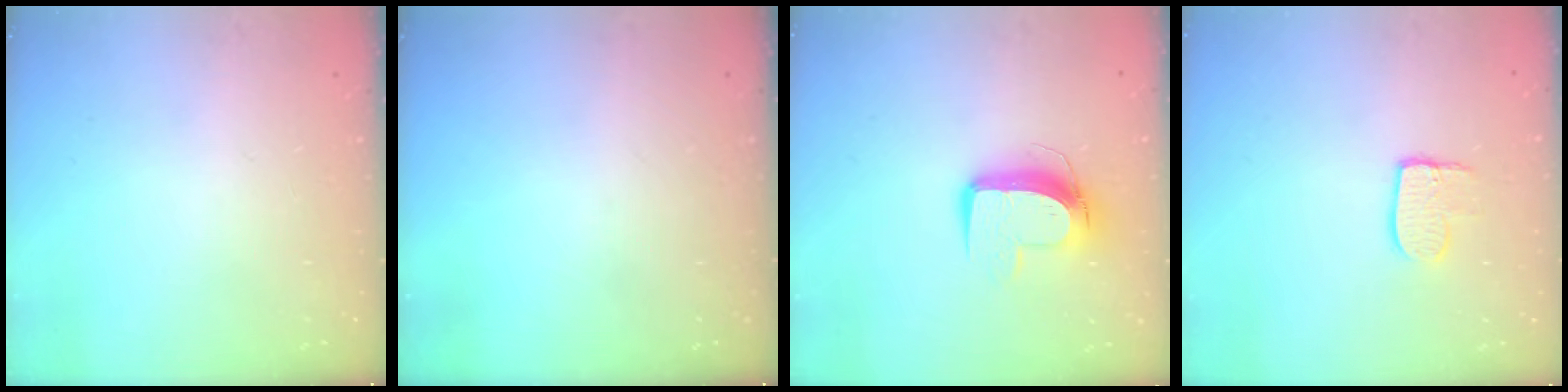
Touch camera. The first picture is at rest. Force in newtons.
{"total": 0.0}
{"total": 10.3, "press": 10.3, "slide": 0.8}
{"total": 7.7, "press": 7.7, "slide": 0.5}